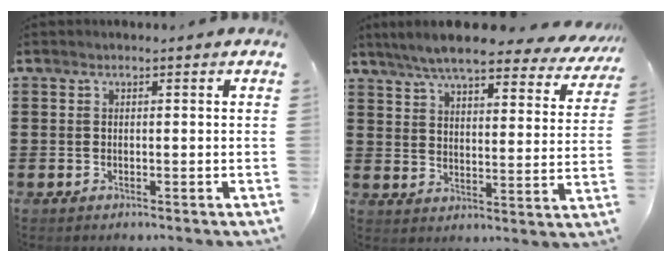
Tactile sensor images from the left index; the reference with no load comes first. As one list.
[{"total": 8.0, "force": [7.1, 0.6, 3.5], "torque": [-0.097, -0.034, 0.125]}]